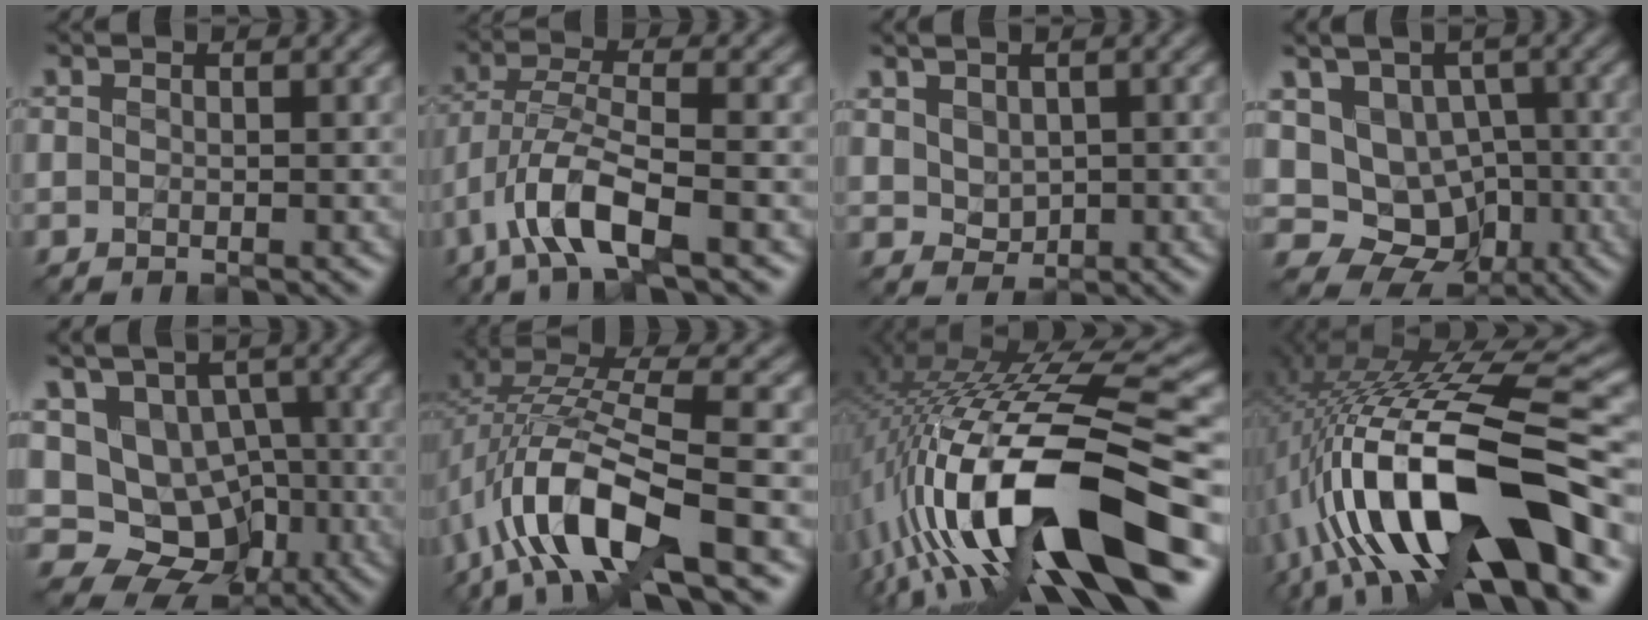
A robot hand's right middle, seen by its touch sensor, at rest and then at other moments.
{"total": 6.1, "force": [-3.2, 1.7, 4.9], "torque": [-0.102, 0.001, -0.069]}
{"total": 2.4, "force": [0.7, 1.9, 1.3], "torque": [-0.027, -0.003, 0.018]}
{"total": 10.0, "force": [-1.5, 8.8, 4.4], "torque": [-0.070, 0.011, -0.039]}
{"total": 10.9, "force": [-2.1, 9.4, 5.2], "torque": [-0.074, 0.008, -0.047]}
{"total": 10.7, "force": [-3.8, 3.8, 9.2], "torque": [-0.189, 0.015, -0.081]}
{"total": 17.6, "force": [-3.0, 5.9, 16.3], "torque": [-0.294, 0.007, -0.057]}
{"total": 16.4, "force": [-4.0, 5.6, 14.9], "torque": [-0.259, 0.020, -0.068]}